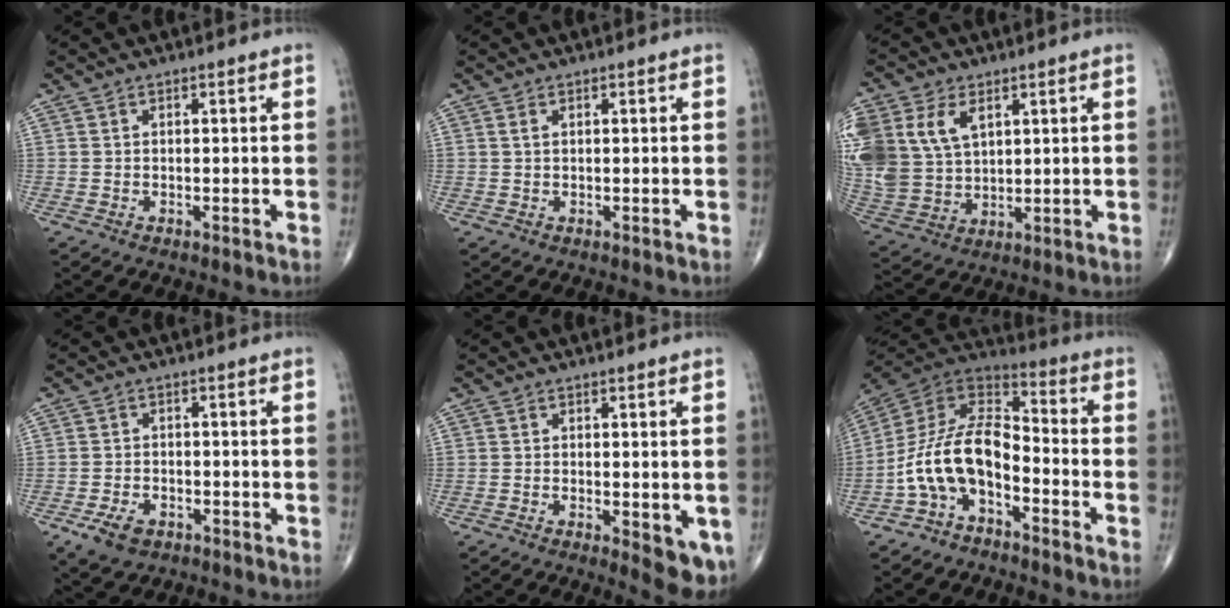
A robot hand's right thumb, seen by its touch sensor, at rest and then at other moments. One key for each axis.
{"total": 0.9, "fx": 0.4, "fy": 0.4, "fz": 0.7, "tx": -0.017, "ty": 0.007, "tz": 0.009}
{"total": 18.5, "fx": 6.6, "fy": 12.9, "fz": 11.5, "tx": -0.273, "ty": 0.006, "tz": 0.142}
{"total": 5.2, "fx": -2.7, "fy": 3.4, "fz": 2.9, "tx": -0.053, "ty": 0.007, "tz": -0.043}
{"total": 6.8, "fx": -1.8, "fy": 2.6, "fz": 6.0, "tx": -0.067, "ty": -0.014, "tz": -0.019}
{"total": 13.6, "fx": -5.6, "fy": 7.4, "fz": 10.0, "tx": -0.179, "ty": 0.076, "tz": -0.117}